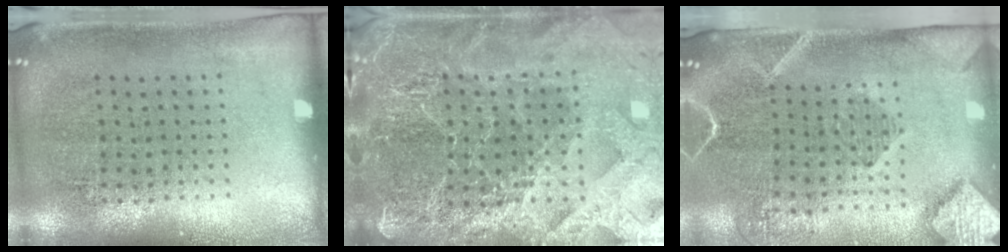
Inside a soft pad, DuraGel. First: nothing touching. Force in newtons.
{"total": 4.8, "press": 4.5, "slide": 1.7}
{"total": 2.7, "press": 2.0, "slide": 1.8}